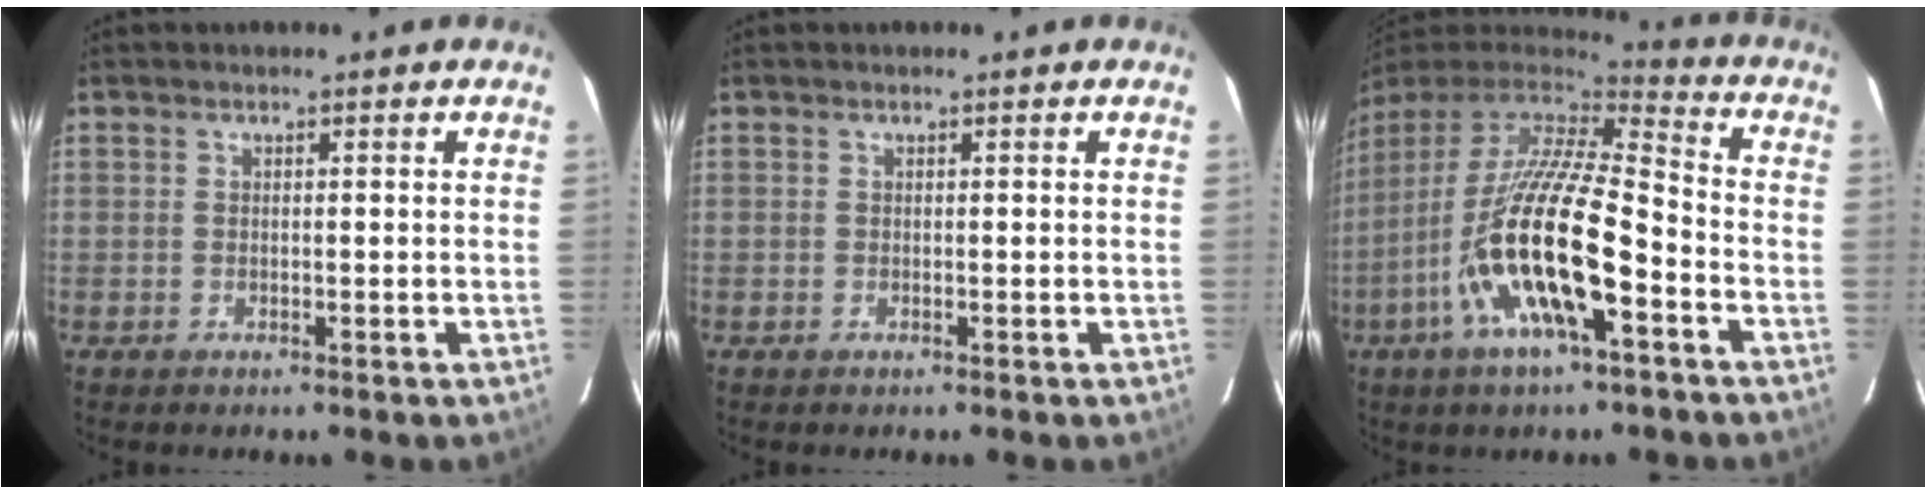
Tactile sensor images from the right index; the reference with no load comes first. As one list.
[{"total": 0.0}, {"total": 21.2, "force": [-8.0, 5.3, 18.9], "torque": [-0.351, -0.038, -0.158]}]